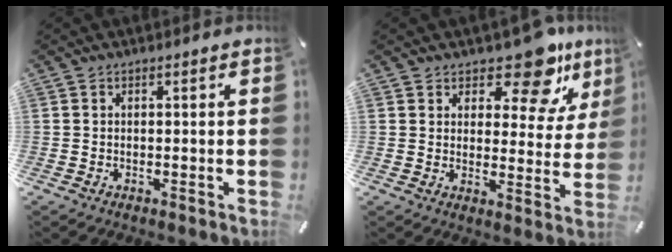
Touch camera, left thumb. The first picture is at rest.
{"total": 13.2, "force": [9.4, 5.4, 7.4], "torque": [-0.095, -0.067, 0.160]}